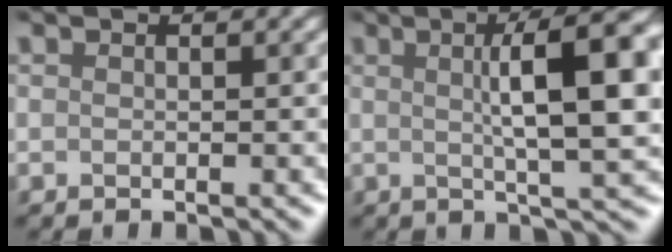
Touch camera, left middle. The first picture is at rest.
{"total": 9.5, "force": [1.3, 1.4, 9.3], "torque": [-0.128, 0.019, 0.035]}